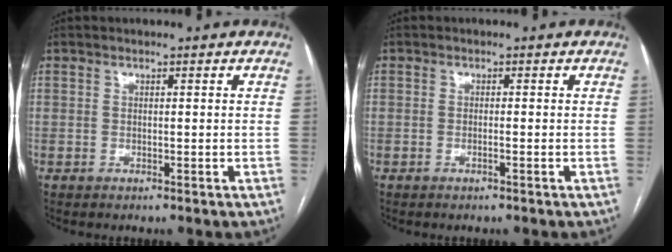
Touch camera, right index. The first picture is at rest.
{"total": 0.6, "force": [-0.3, -0.1, 0.5], "torque": [-0.012, 0.001, -0.002]}